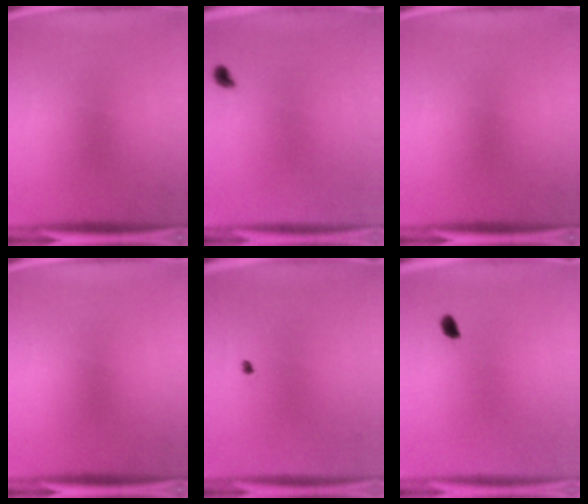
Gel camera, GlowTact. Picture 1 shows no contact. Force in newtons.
{"total": 1.4}
{"total": 0.0}
{"total": 0.0}
{"total": 0.6}
{"total": 1.5}